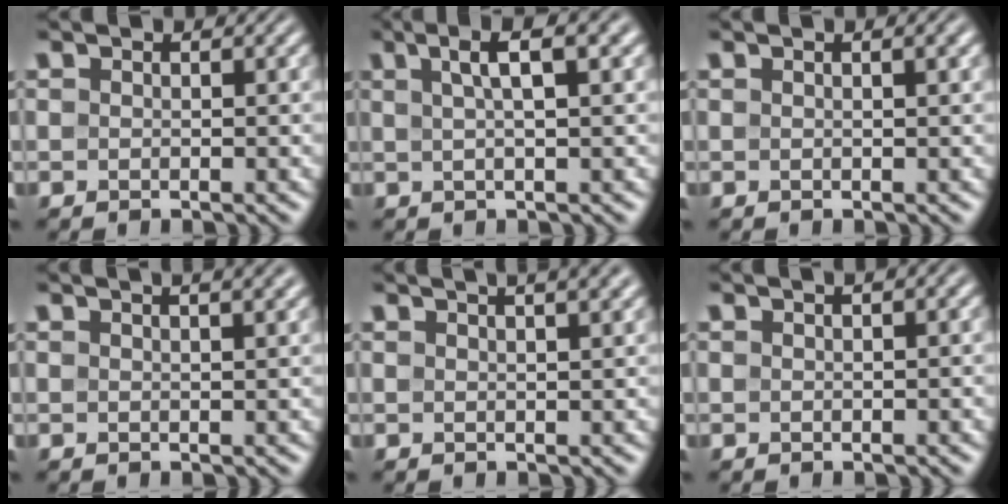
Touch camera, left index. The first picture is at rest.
{"total": 4.5, "force": [1.9, 1.0, 4.0], "torque": [-0.060, 0.010, 0.028]}
{"total": 2.2, "force": [0.9, 0.6, 1.8], "torque": [-0.022, 0.005, 0.004]}
{"total": 5.8, "force": [3.6, 2.5, 3.8], "torque": [-0.016, 0.043, 0.012]}
{"total": 8.0, "force": [4.9, 3.4, 5.3], "torque": [-0.023, 0.056, 0.027]}
{"total": 2.0, "force": [1.1, 0.7, 1.5], "torque": [-0.012, 0.005, 0.010]}